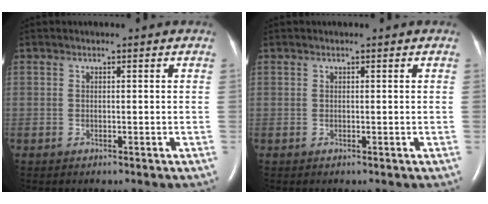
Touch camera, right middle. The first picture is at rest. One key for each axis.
{"total": 0.0}